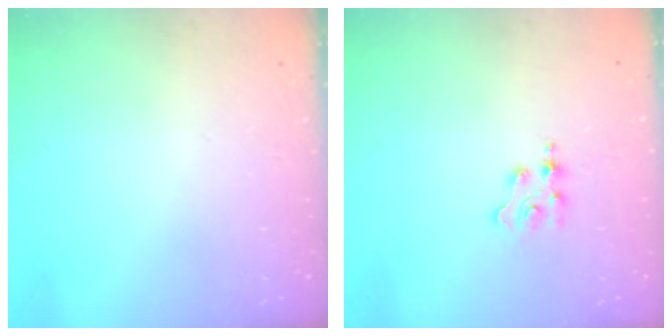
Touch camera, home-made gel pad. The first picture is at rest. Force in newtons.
{"total": 2.1, "press": 2.1, "slide": 0.3}